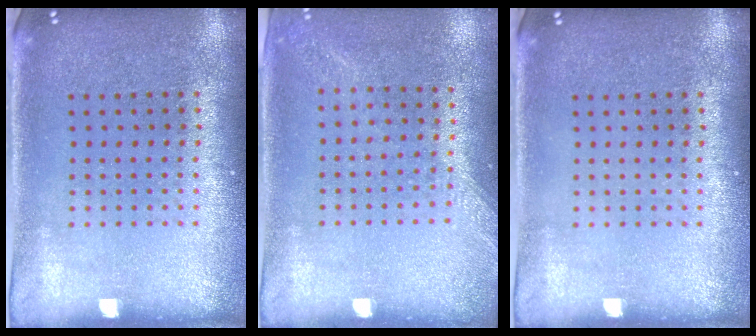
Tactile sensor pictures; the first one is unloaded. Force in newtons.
{"total": 1.3, "press": 1.2, "slide": 0.5}
{"total": 0.0}